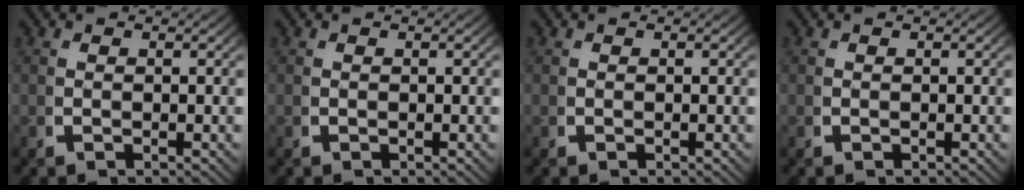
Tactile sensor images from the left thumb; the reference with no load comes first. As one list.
[{"total": 0.0}, {"total": 0.0}, {"total": 0.0}]